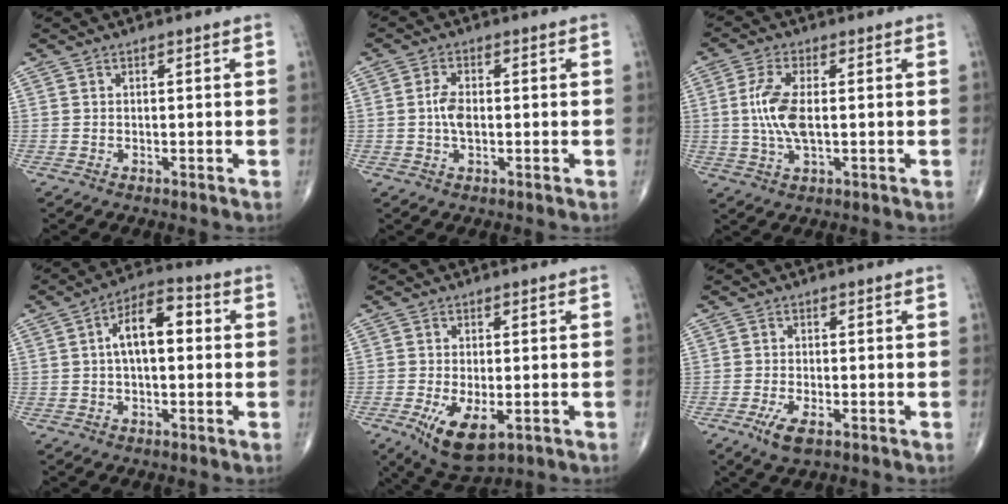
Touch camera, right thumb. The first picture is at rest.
{"total": 3.8, "force": [-0.2, 2.0, 3.2], "torque": [-0.062, 0.003, -0.008]}
{"total": 7.7, "force": [0.3, 3.0, 7.1], "torque": [-0.163, -0.002, 0.004]}
{"total": 9.7, "force": [1.2, 4.8, 8.3], "torque": [-0.129, 0.028, 0.008]}
{"total": 9.0, "force": [-3.2, 4.2, 7.3], "torque": [-0.124, -0.016, -0.044]}
{"total": 4.2, "force": [-2.0, 1.6, 3.3], "torque": [-0.065, -0.005, -0.035]}